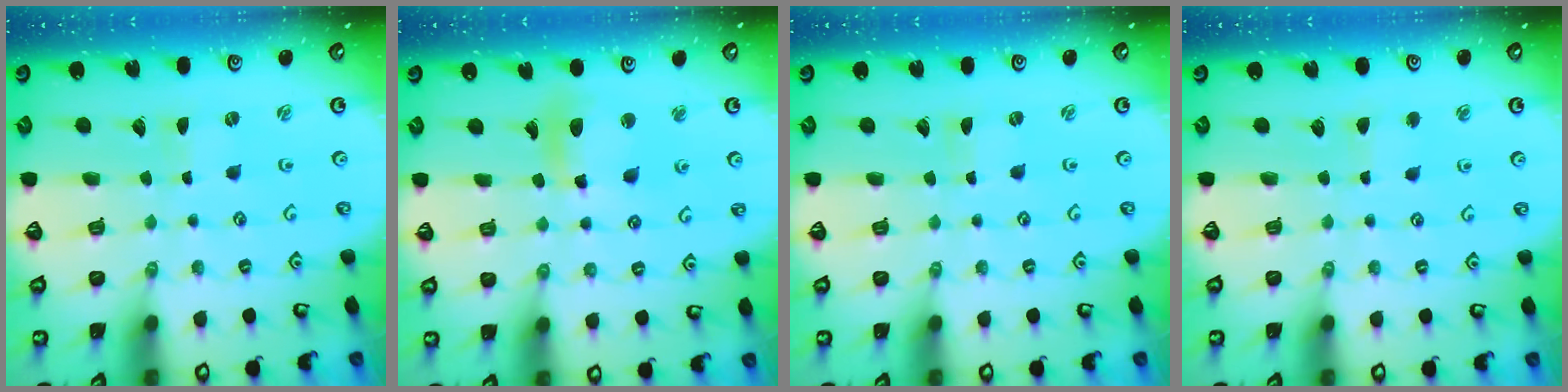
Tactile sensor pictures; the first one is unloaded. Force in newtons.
{"total": 12.3, "press": 12.1, "slide": 2.3}
{"total": 0.0}
{"total": 2.5, "press": 2.5, "slide": 0.3}